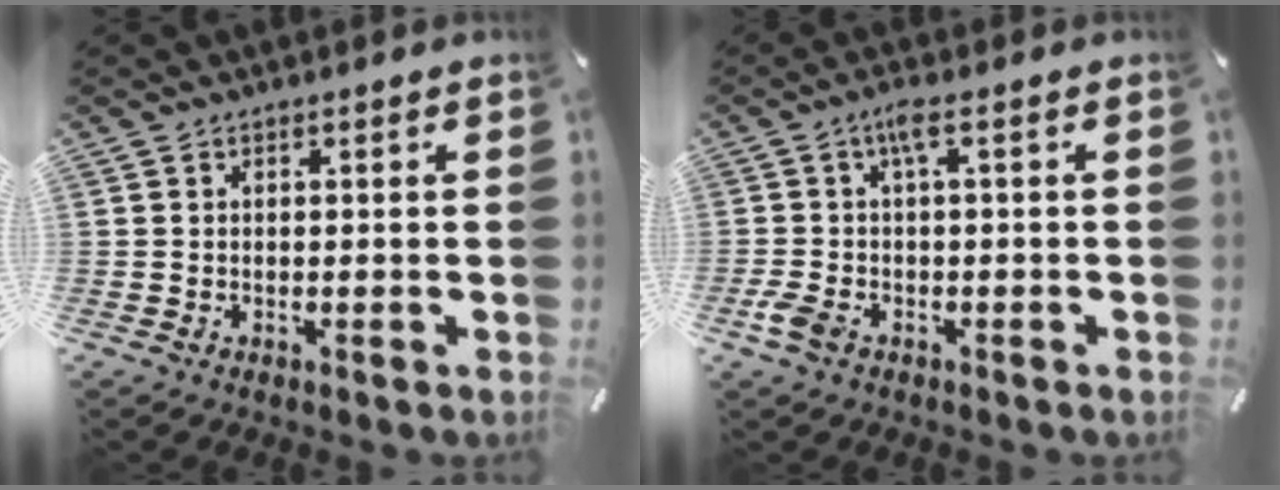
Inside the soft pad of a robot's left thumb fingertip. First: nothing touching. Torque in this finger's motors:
{"motor_torque": [0.09, 0.82, 0.48, 0.09, 0.03]}